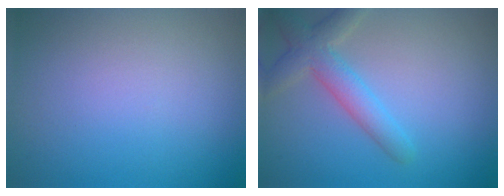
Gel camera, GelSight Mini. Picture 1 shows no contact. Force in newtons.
{"total": 3.6, "press": 3.6, "slide": 0.2}